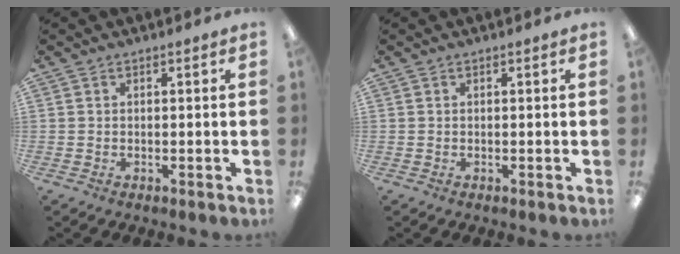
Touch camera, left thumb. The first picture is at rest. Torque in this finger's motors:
{"motor_torque": [0.01, -0.01, 0.05, -0.01, 0.00]}